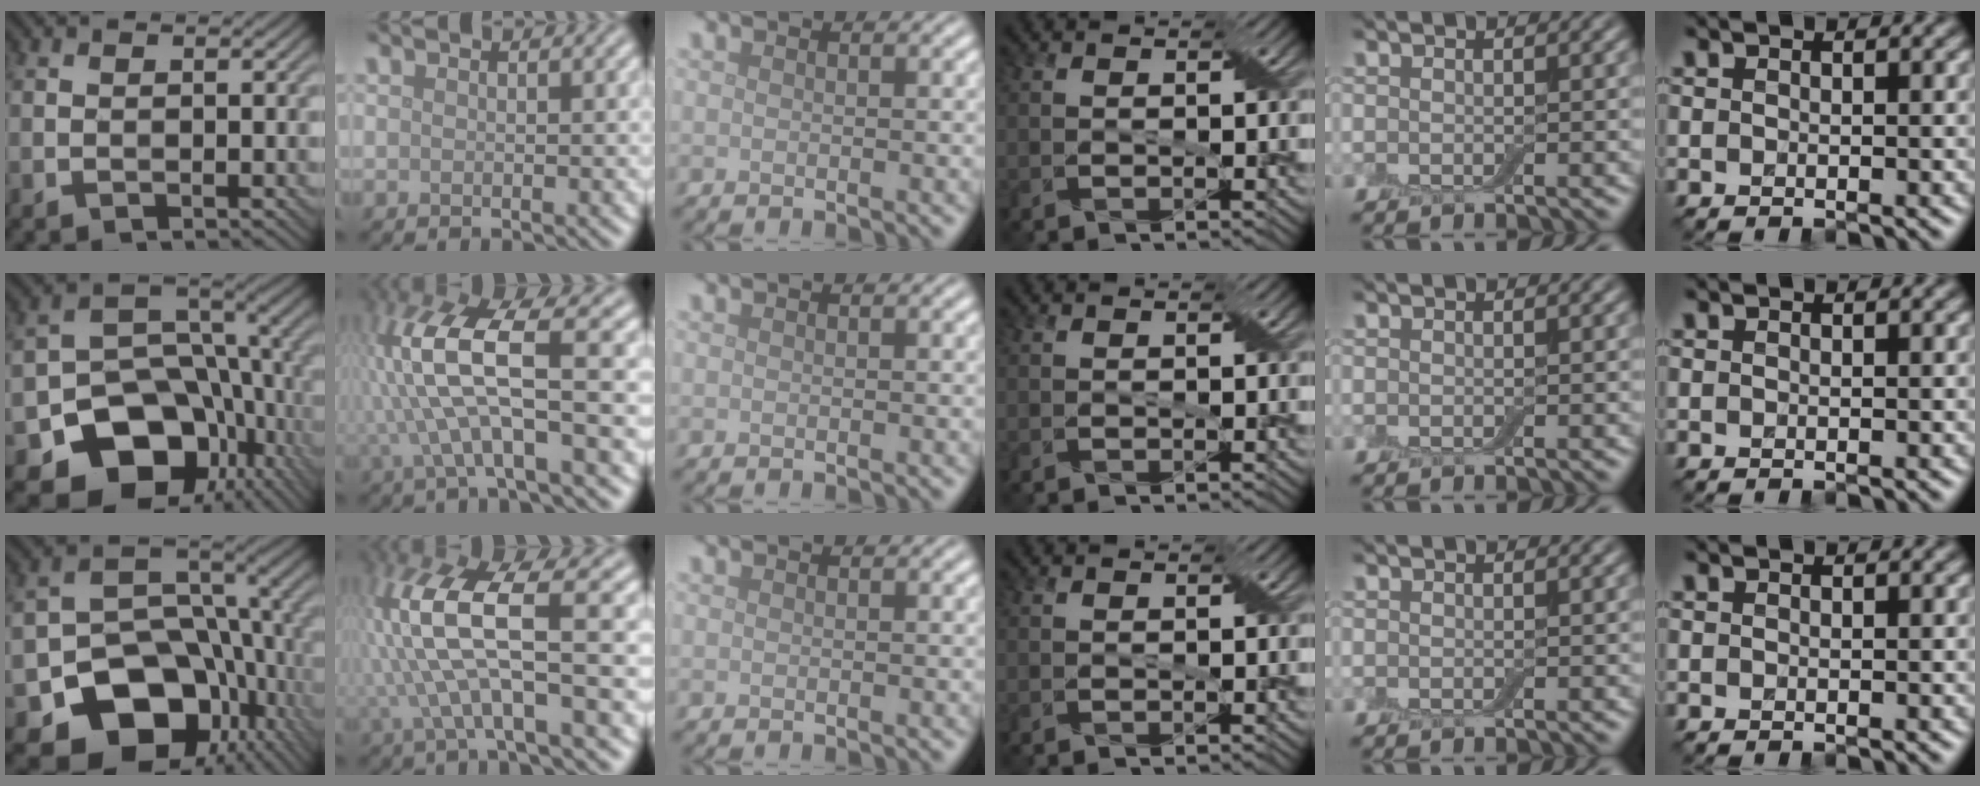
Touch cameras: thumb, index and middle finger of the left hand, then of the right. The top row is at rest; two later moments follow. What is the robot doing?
{"motion": "fold", "object": "bandage"}